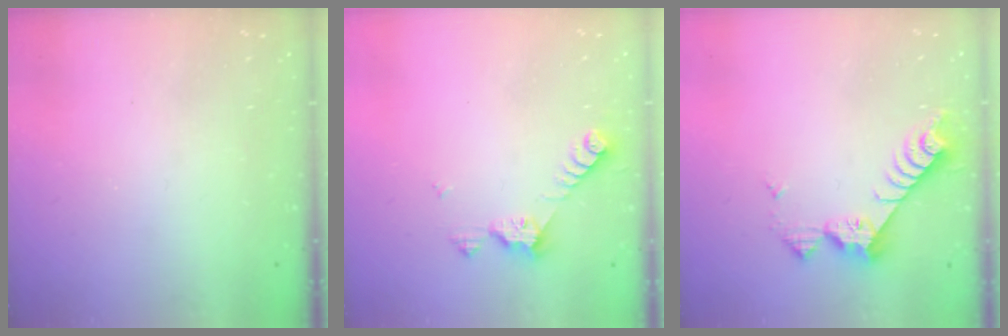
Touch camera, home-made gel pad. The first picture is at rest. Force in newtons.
{"total": 6.7, "press": 6.7, "slide": 0.4}
{"total": 8.6, "press": 8.5, "slide": 0.8}